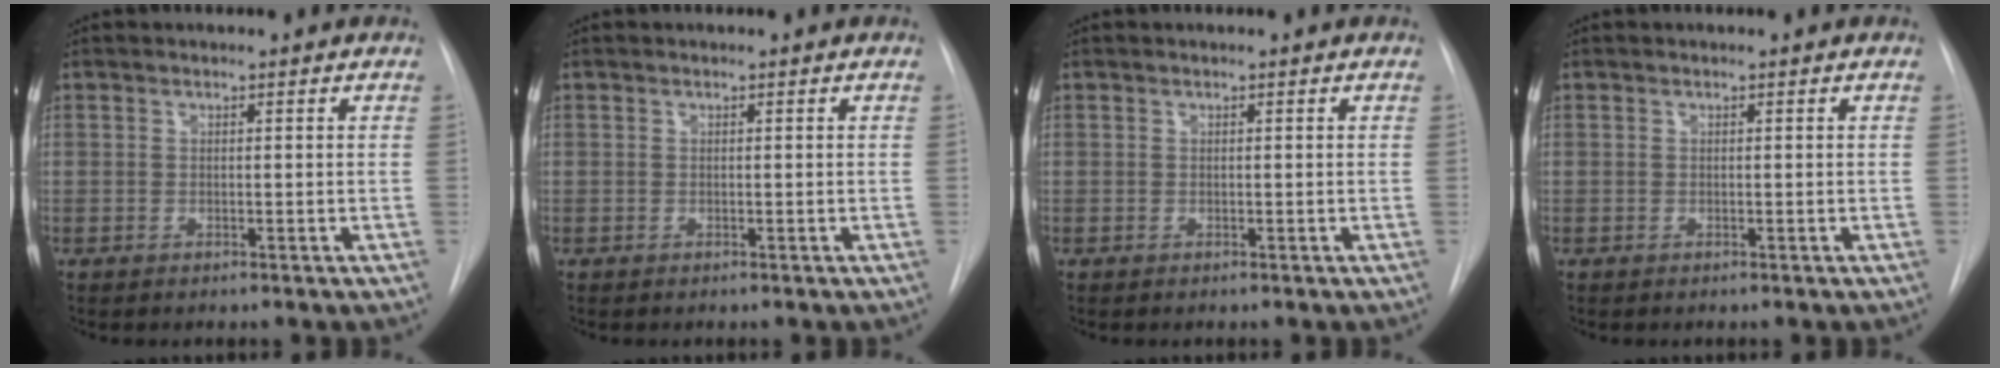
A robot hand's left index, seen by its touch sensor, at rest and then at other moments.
{"total": 0.0}
{"total": 0.0}
{"total": 0.0}